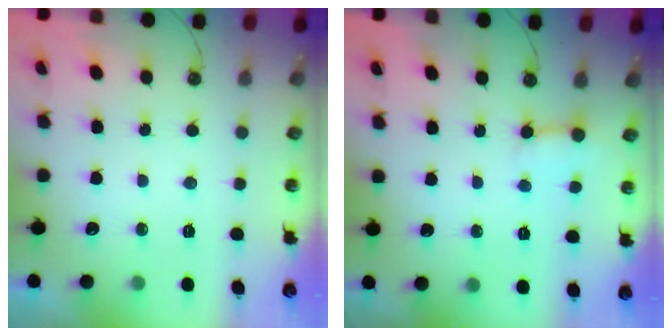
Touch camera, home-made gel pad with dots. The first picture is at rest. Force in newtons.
{"total": 2.8, "press": 2.8, "slide": 0.2}